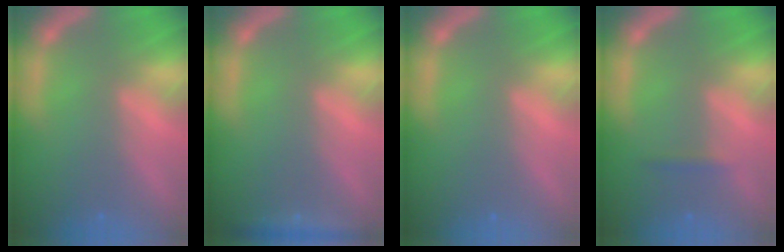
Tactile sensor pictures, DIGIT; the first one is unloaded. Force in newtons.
{"total": 2.4}
{"total": 0.0}
{"total": 0.9}